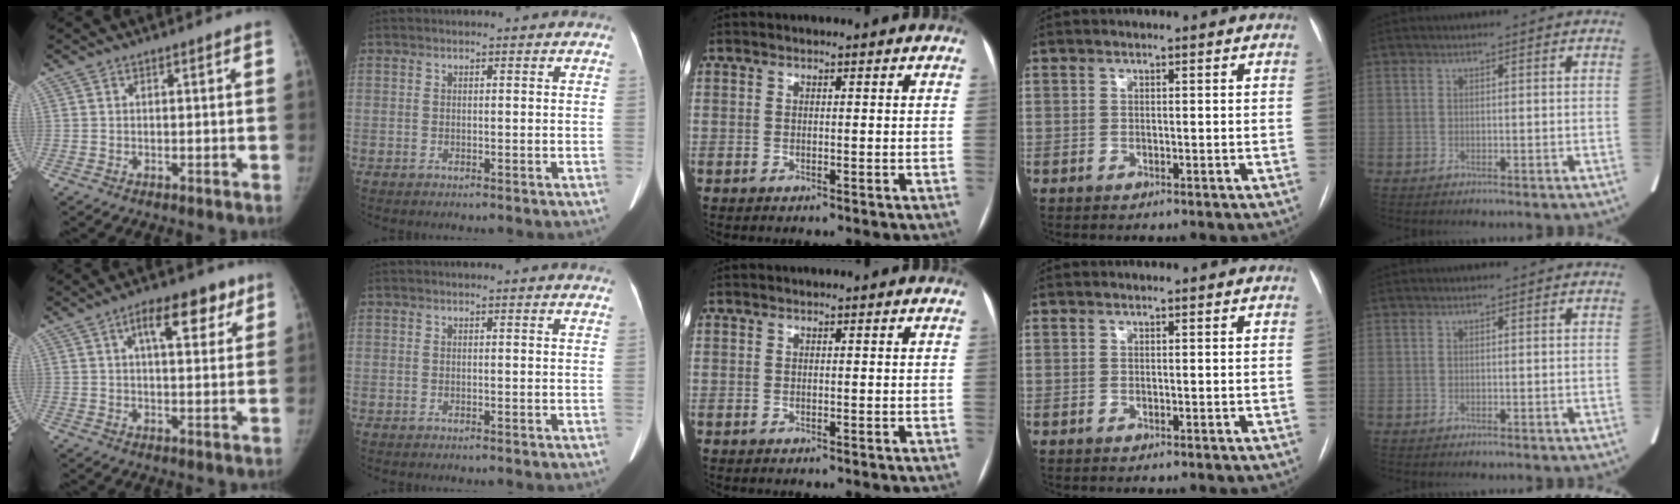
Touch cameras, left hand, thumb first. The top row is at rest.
{"thumb": {"total": 10.6, "force": [5.3, 4.5, 8.1], "torque": [-0.093, -0.008, 0.075]}, "index": {"total": 3.8, "force": [3.6, 0.2, 1.2], "torque": [-0.015, 0.009, 0.027]}}